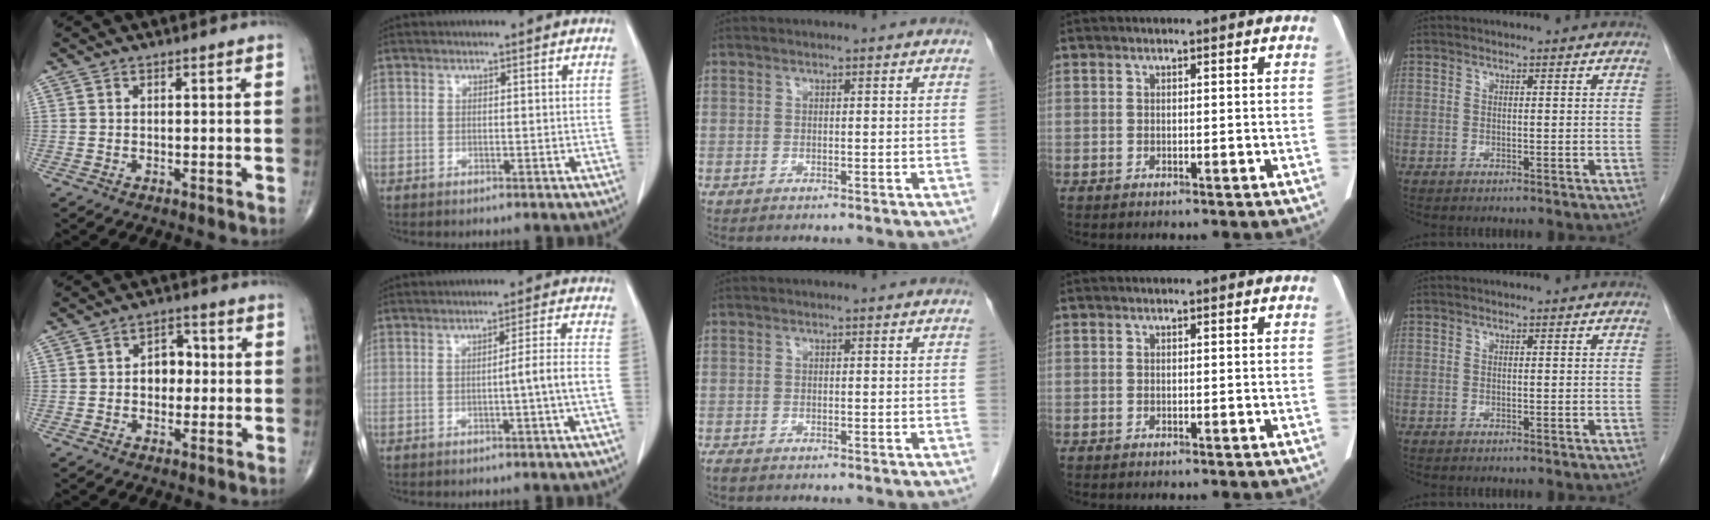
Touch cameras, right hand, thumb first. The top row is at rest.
{"thumb": {"total": 5.5, "force": [0.0, 4.0, 3.7], "torque": [-0.028, 0.016, -0.008]}, "index": {"total": 3.9, "force": [-1.4, -1.2, 3.5], "torque": [-0.050, 0.004, -0.022]}, "middle": {"total": 1.1, "force": [-1.0, 0.3, 0.5], "torque": [-0.017, -0.004, -0.016]}}